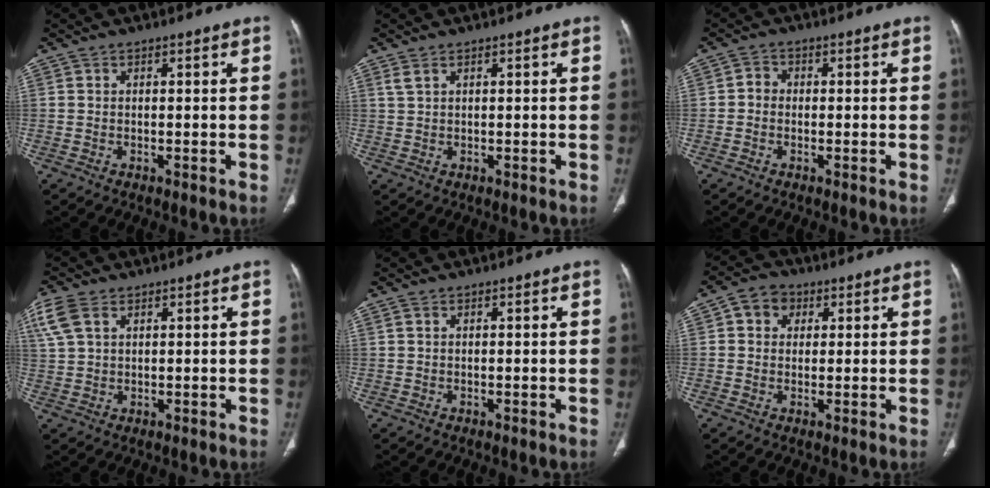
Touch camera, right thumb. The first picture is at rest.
{"total": 1.5, "force": [1.0, 0.5, 1.0], "torque": [-0.026, 0.006, 0.029]}
{"total": 2.0, "force": [-0.3, 1.8, 0.9], "torque": [-0.002, 0.008, -0.013]}
{"total": 7.3, "force": [3.5, 4.4, 4.6], "torque": [-0.125, 0.013, 0.078]}
{"total": 0.5, "force": [0.3, 0.2, 0.4], "torque": [-0.009, 0.006, 0.006]}
{"total": 5.2, "force": [1.6, 4.4, 2.2], "torque": [-0.013, 0.003, 0.021]}